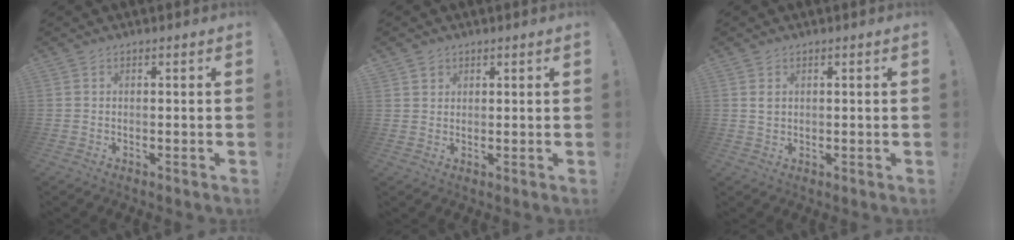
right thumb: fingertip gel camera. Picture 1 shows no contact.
{"total": 2.2, "force": [1.4, 1.6, 0.2], "torque": [0.004, -0.009, 0.025]}
{"total": 1.7, "force": [0.8, 1.1, 0.9], "torque": [-0.012, 0.001, 0.013]}